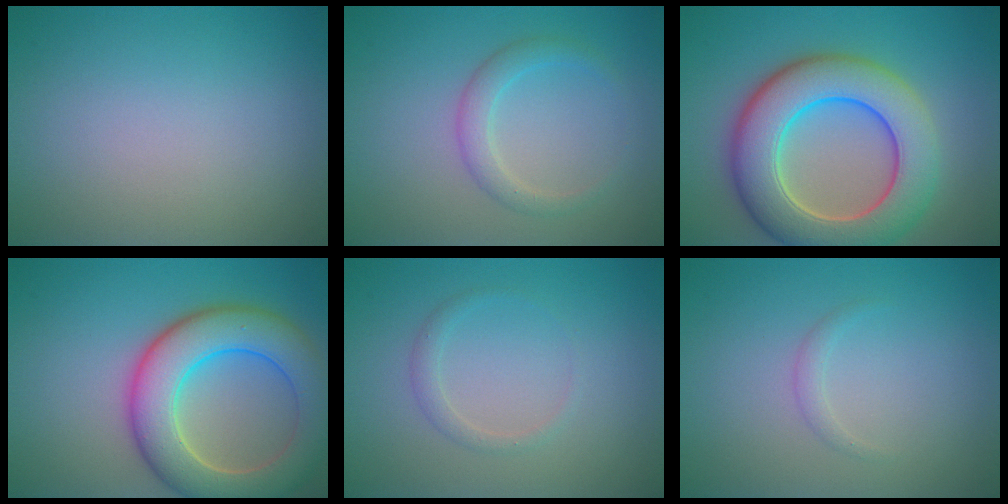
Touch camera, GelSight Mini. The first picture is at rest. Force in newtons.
{"total": 2.2, "press": 2.2, "slide": 0.0}
{"total": 10.1, "press": 10.1, "slide": 0.6}
{"total": 8.9, "press": 8.8, "slide": 0.9}
{"total": 1.2, "press": 1.2, "slide": 0.0}
{"total": 0.8, "press": 0.8, "slide": 0.1}